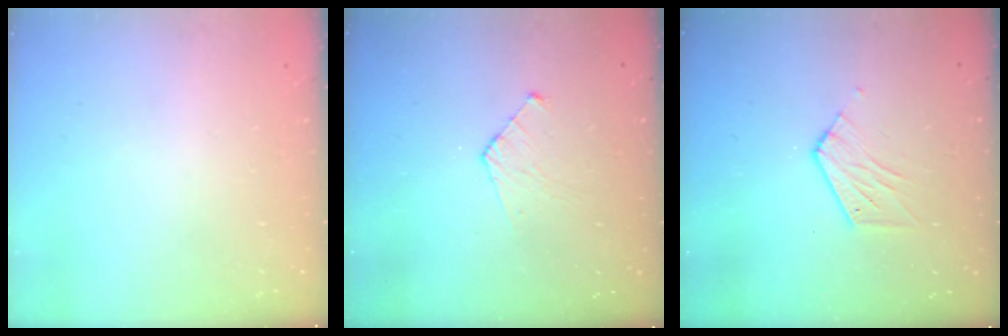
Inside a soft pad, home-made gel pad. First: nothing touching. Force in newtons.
{"total": 6.3, "press": 6.2, "slide": 0.5}
{"total": 5.8, "press": 5.8, "slide": 0.5}